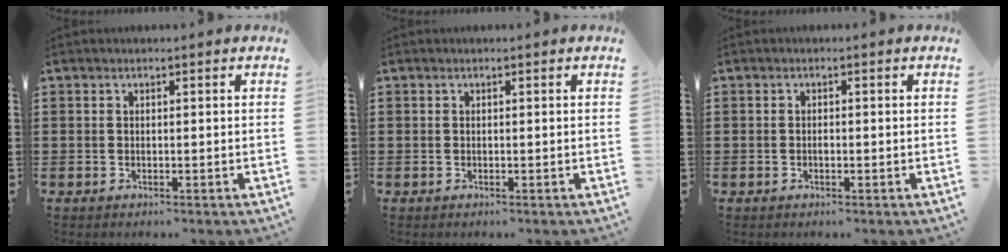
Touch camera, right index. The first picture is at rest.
{"total": 0.0}
{"total": 0.8, "force": [-0.2, 0.3, 0.7], "torque": [-0.016, -0.005, -0.002]}